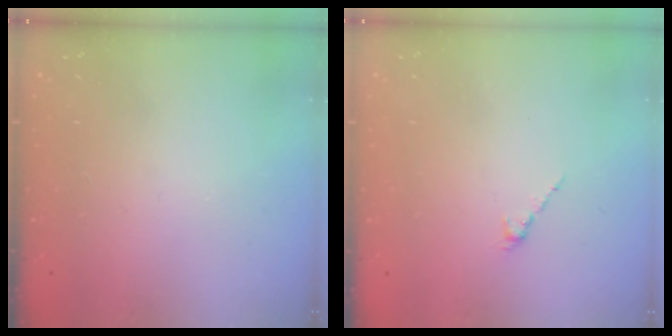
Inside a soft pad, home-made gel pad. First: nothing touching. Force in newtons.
{"total": 1.3, "press": 1.2, "slide": 0.5}